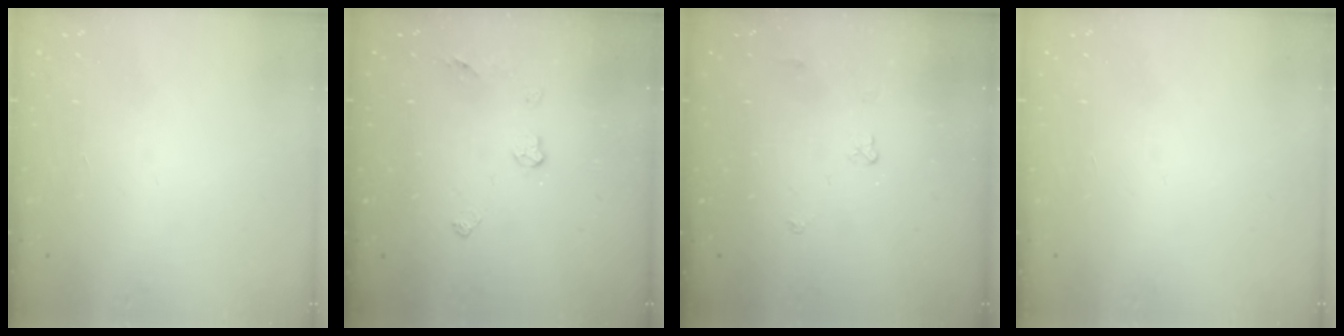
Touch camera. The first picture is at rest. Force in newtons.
{"total": 5.4, "press": 5.4, "slide": 0.5}
{"total": 3.4, "press": 3.4, "slide": 0.5}
{"total": 0.0}